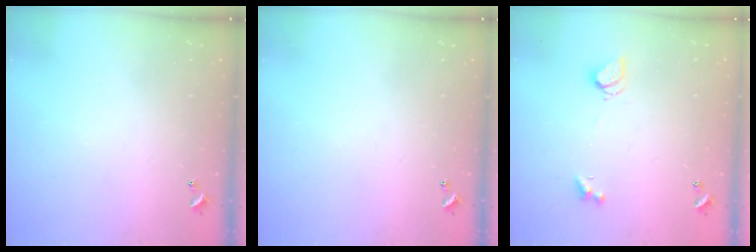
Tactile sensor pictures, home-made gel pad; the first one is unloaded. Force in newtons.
{"total": 0.0}
{"total": 2.5, "press": 2.5, "slide": 0.6}